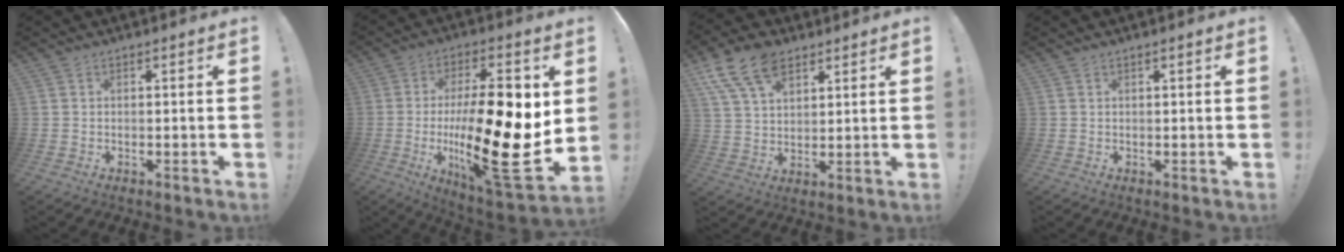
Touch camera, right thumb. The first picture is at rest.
{"total": 26.5, "force": [-0.9, 8.4, 25.1], "torque": [-0.437, -0.014, -0.011]}
{"total": 13.4, "force": [8.0, 8.0, 7.3], "torque": [-0.137, -0.032, 0.150]}
{"total": 0.9, "force": [0.6, -0.1, 0.7], "torque": [-0.006, -0.002, 0.008]}